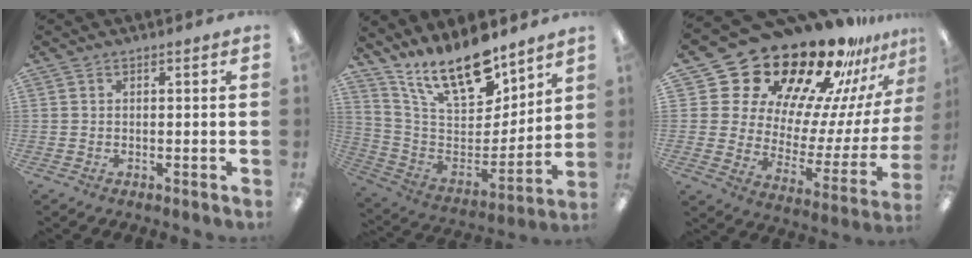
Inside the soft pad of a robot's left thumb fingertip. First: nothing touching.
{"total": 18.7, "force": [14.5, 7.1, 9.3], "torque": [-0.176, -0.097, 0.260]}
{"total": 25.9, "force": [20.9, 11.3, 10.3], "torque": [-0.167, -0.167, 0.376]}